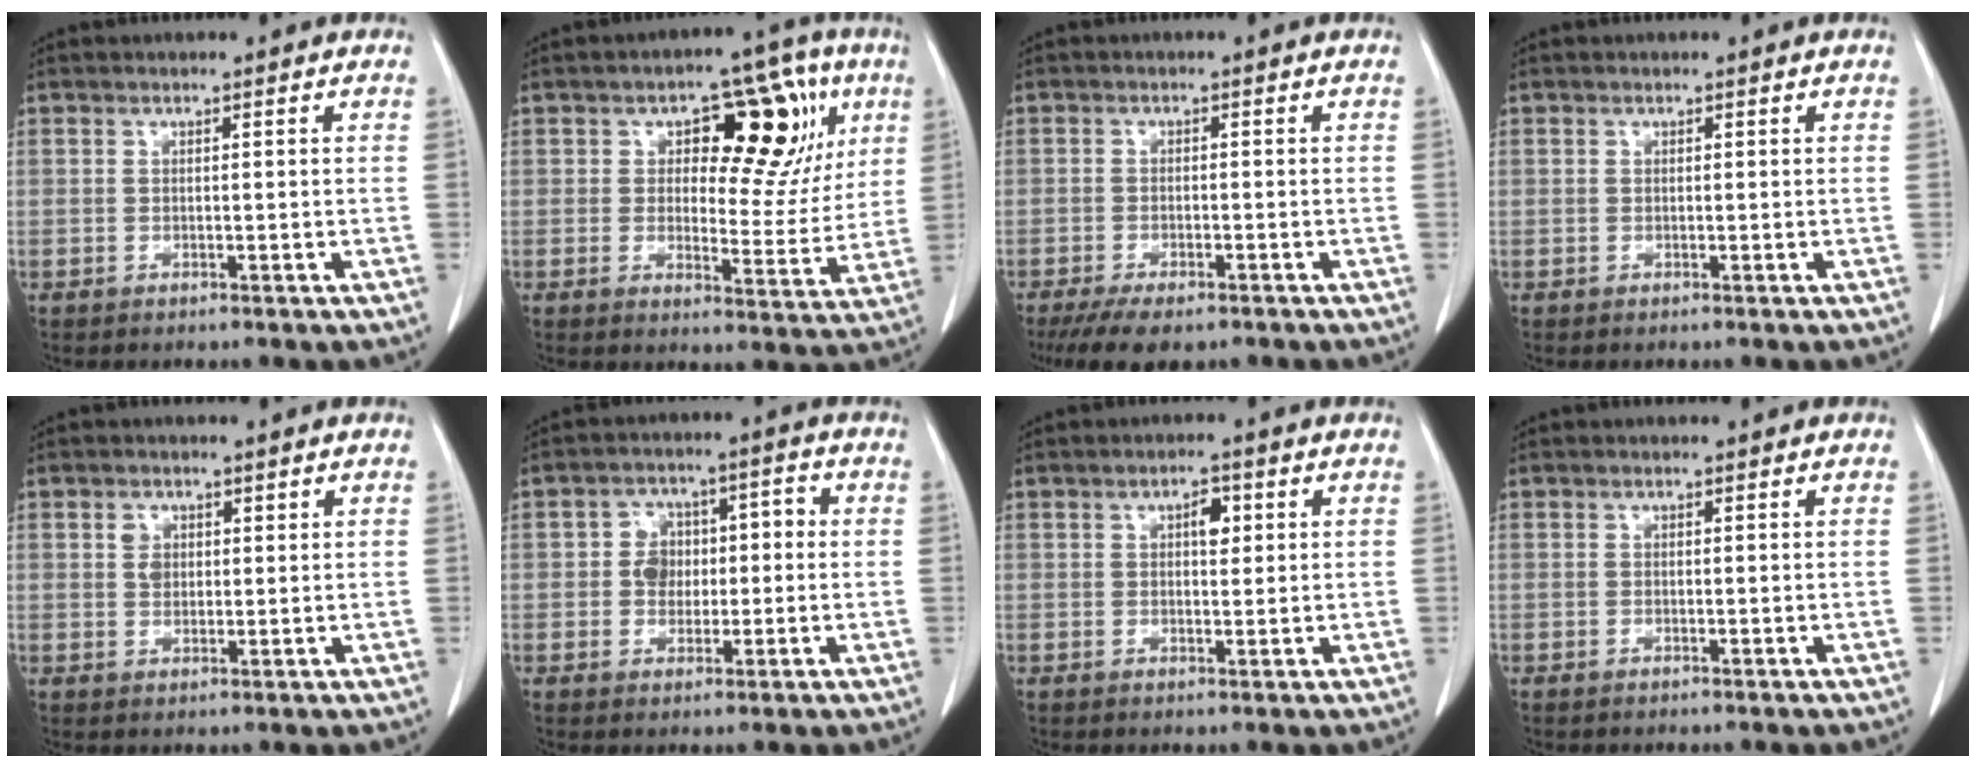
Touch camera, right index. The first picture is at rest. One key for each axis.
{"total": 15.5, "fx": 5.7, "fy": 7.7, "fz": 12.1, "tx": -0.145, "ty": 0.028, "tz": 0.079}
{"total": 6.9, "fx": -4.8, "fy": 2.8, "fz": 4.1, "tx": -0.065, "ty": -0.011, "tz": -0.075}
{"total": 0.6, "fx": 0.3, "fy": 0.5, "fz": 0.0, "tx": 0.006, "ty": 0.000, "tz": 0.002}
{"total": 2.8, "fx": 1.0, "fy": 2.2, "fz": 1.4, "tx": -0.026, "ty": 0.006, "tz": 0.020}
{"total": 6.1, "fx": -0.3, "fy": 5.2, "fz": 3.2, "tx": -0.049, "ty": 0.035, "tz": -0.001}
{"total": 3.3, "fx": 1.1, "fy": 1.6, "fz": 2.7, "tx": -0.043, "ty": 0.004, "tz": 0.017}
{"total": 0.0}